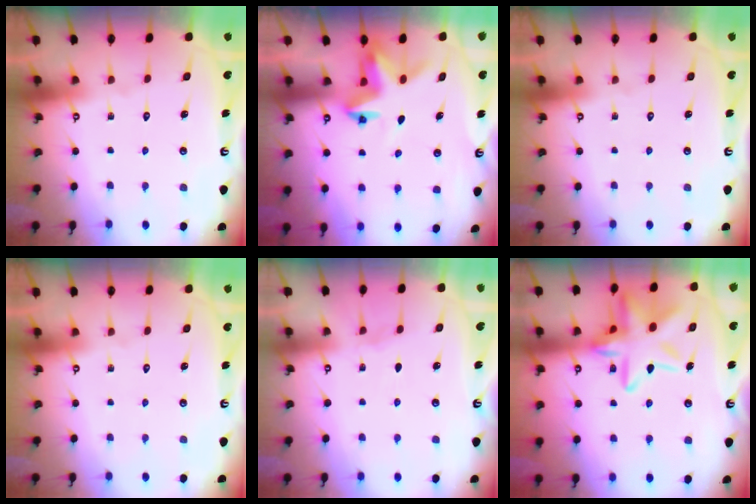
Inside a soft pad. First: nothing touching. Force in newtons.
{"total": 3.9, "press": 3.9, "slide": 0.4}
{"total": 0.0}
{"total": 0.0}
{"total": 2.2, "press": 2.2, "slide": 0.3}
{"total": 17.7, "press": 17.6, "slide": 1.2}